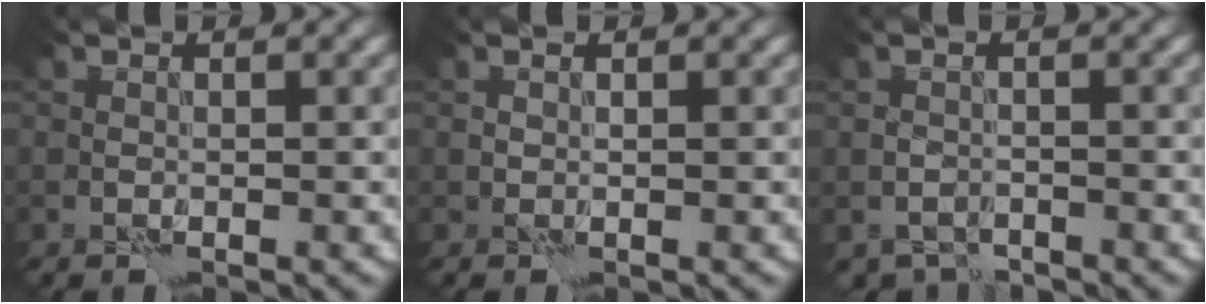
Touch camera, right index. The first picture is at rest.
{"total": 0.0}
{"total": 1.8, "force": [-1.6, 0.8, 0.2], "torque": [-0.001, -0.002, -0.032]}